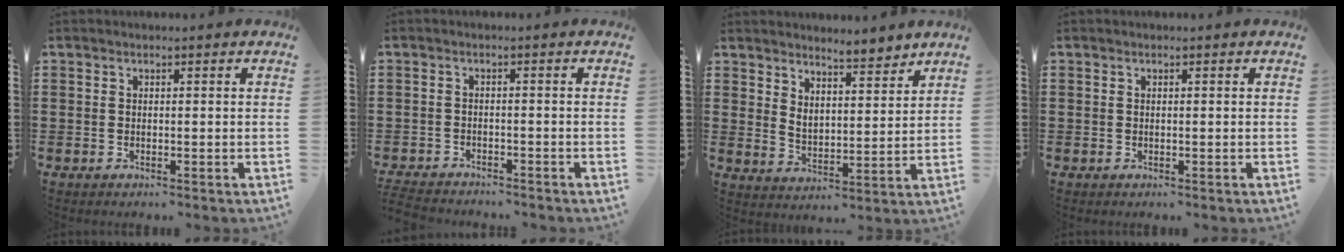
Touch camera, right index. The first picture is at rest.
{"total": 2.6, "force": [-2.6, 0.2, 0.1], "torque": [-0.014, -0.005, -0.058]}
{"total": 4.8, "force": [4.5, 1.5, 0.7], "torque": [-0.025, -0.023, 0.081]}
{"total": 0.0}